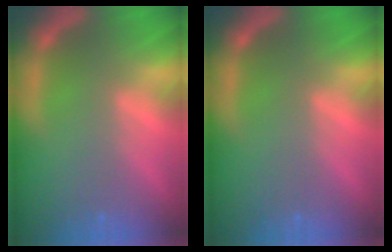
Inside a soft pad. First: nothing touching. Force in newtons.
{"total": 0.0}